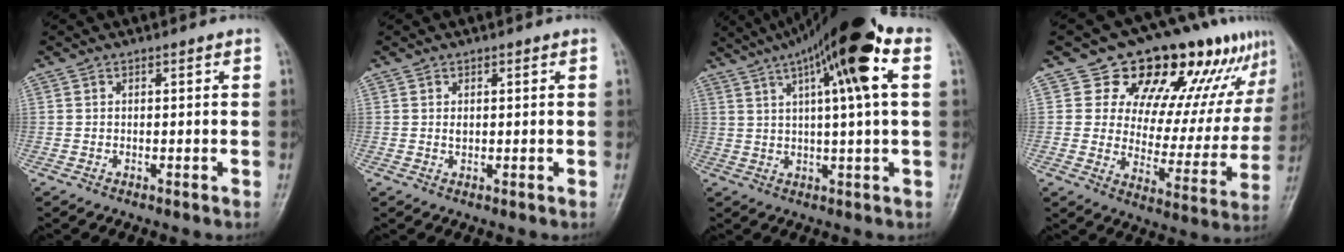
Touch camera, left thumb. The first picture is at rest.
{"total": 1.0, "force": [0.3, 0.7, 0.6], "torque": [-0.008, -0.001, 0.006]}
{"total": 17.2, "force": [6.8, 2.7, 15.6], "torque": [-0.258, 0.023, 0.103]}
{"total": 21.4, "force": [13.2, 11.4, 12.4], "torque": [-0.098, -0.047, 0.185]}